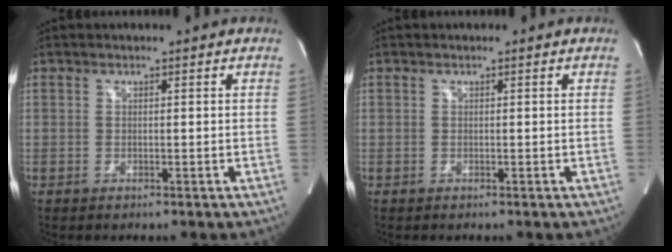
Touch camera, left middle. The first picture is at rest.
{"total": 0.0}